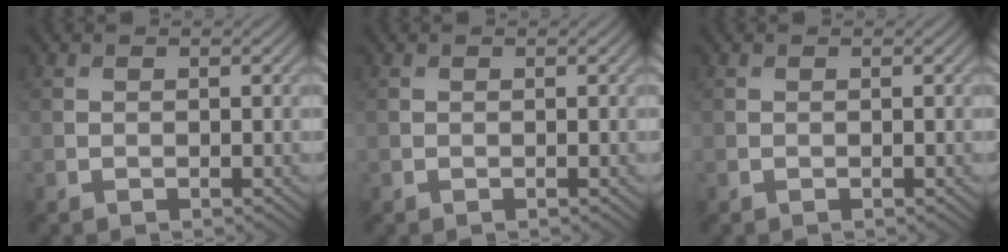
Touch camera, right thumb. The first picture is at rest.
{"total": 0.0}
{"total": 0.0}